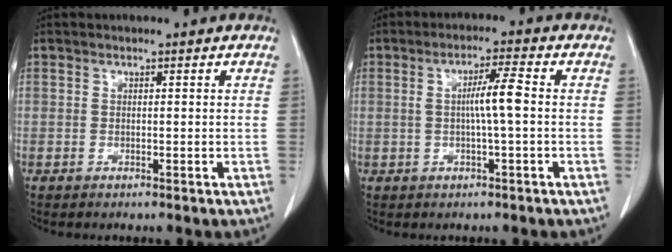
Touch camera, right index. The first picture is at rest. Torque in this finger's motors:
{"motor_torque": [0.67, -0.10, 0.38, 0.09]}